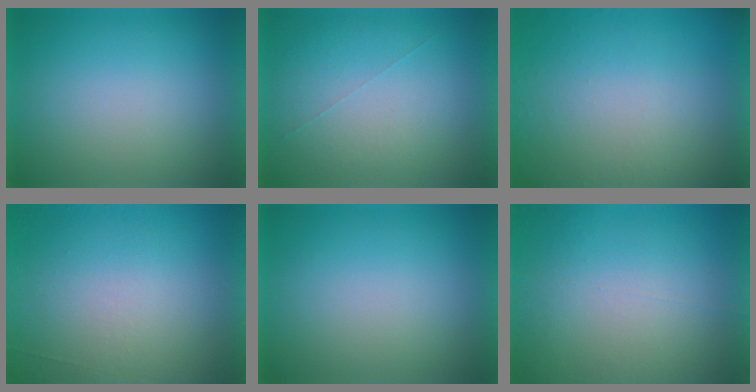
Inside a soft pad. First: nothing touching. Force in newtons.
{"total": 1.0}
{"total": 5.0}
{"total": 5.6}
{"total": 0.0}
{"total": 7.0}